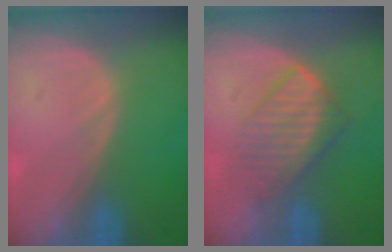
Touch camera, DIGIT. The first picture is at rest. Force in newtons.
{"total": 6.0, "press": 5.9, "slide": 1.1}